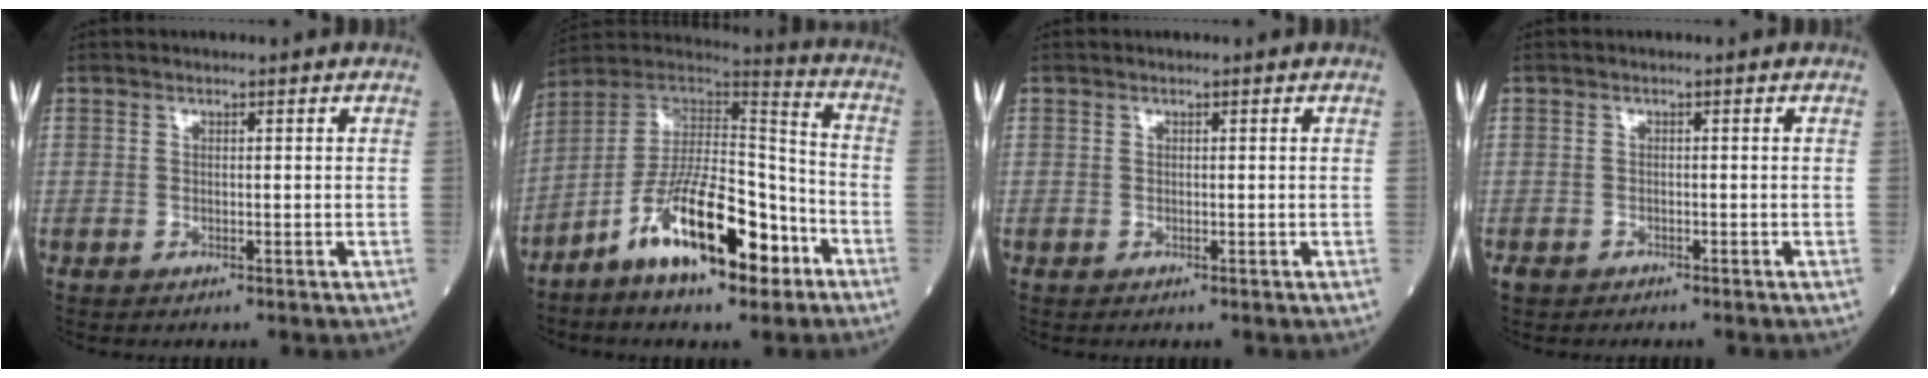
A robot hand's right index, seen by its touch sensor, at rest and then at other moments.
{"total": 16.5, "force": [-8.6, 4.8, 13.2], "torque": [-0.229, 0.008, -0.145]}
{"total": 0.0}
{"total": 1.3, "force": [-1.2, 0.6, 0.2], "torque": [-0.007, 0.000, -0.019]}